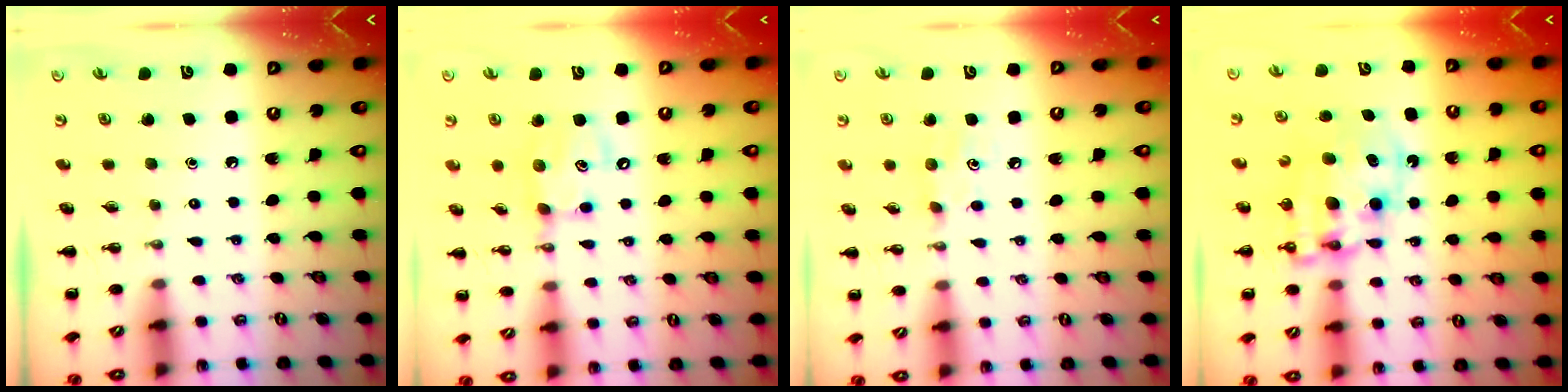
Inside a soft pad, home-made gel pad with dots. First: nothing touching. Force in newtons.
{"total": 9.6, "press": 9.4, "slide": 1.6}
{"total": 6.6, "press": 6.3, "slide": 1.8}
{"total": 12.0, "press": 11.7, "slide": 2.5}